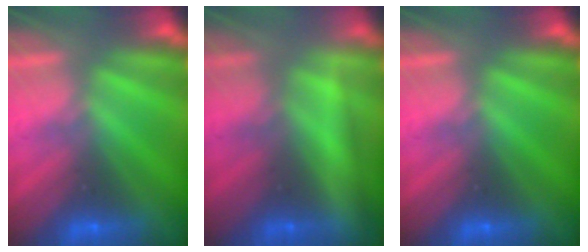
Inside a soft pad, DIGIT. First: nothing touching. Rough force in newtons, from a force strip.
{"total": 2.3}
{"total": 0.0}